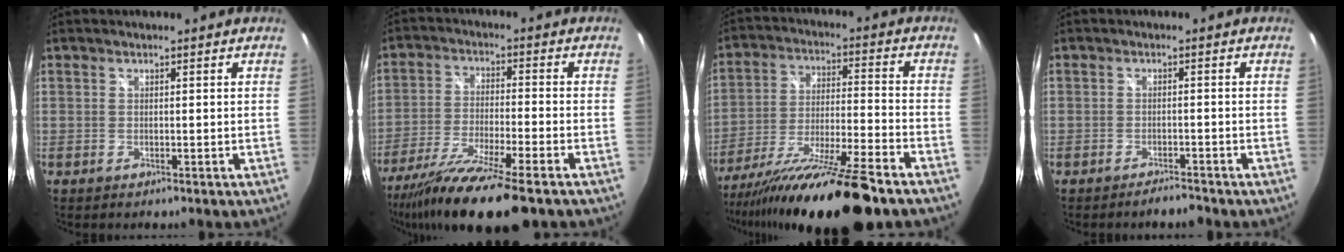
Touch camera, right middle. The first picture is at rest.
{"total": 16.6, "force": [-12.5, 1.3, 10.9], "torque": [-0.214, -0.045, -0.214]}
{"total": 21.8, "force": [-17.3, 0.1, 13.2], "torque": [-0.242, -0.054, -0.285]}
{"total": 2.4, "force": [-2.2, 0.4, 0.7], "torque": [-0.019, -0.002, -0.034]}